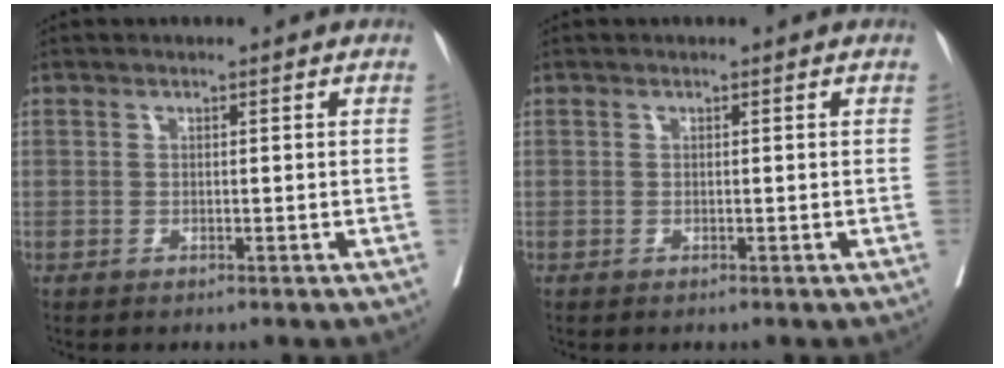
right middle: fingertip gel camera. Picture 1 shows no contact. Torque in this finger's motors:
{"motor_torque": [0.00, 0.00, 0.00, 0.00]}